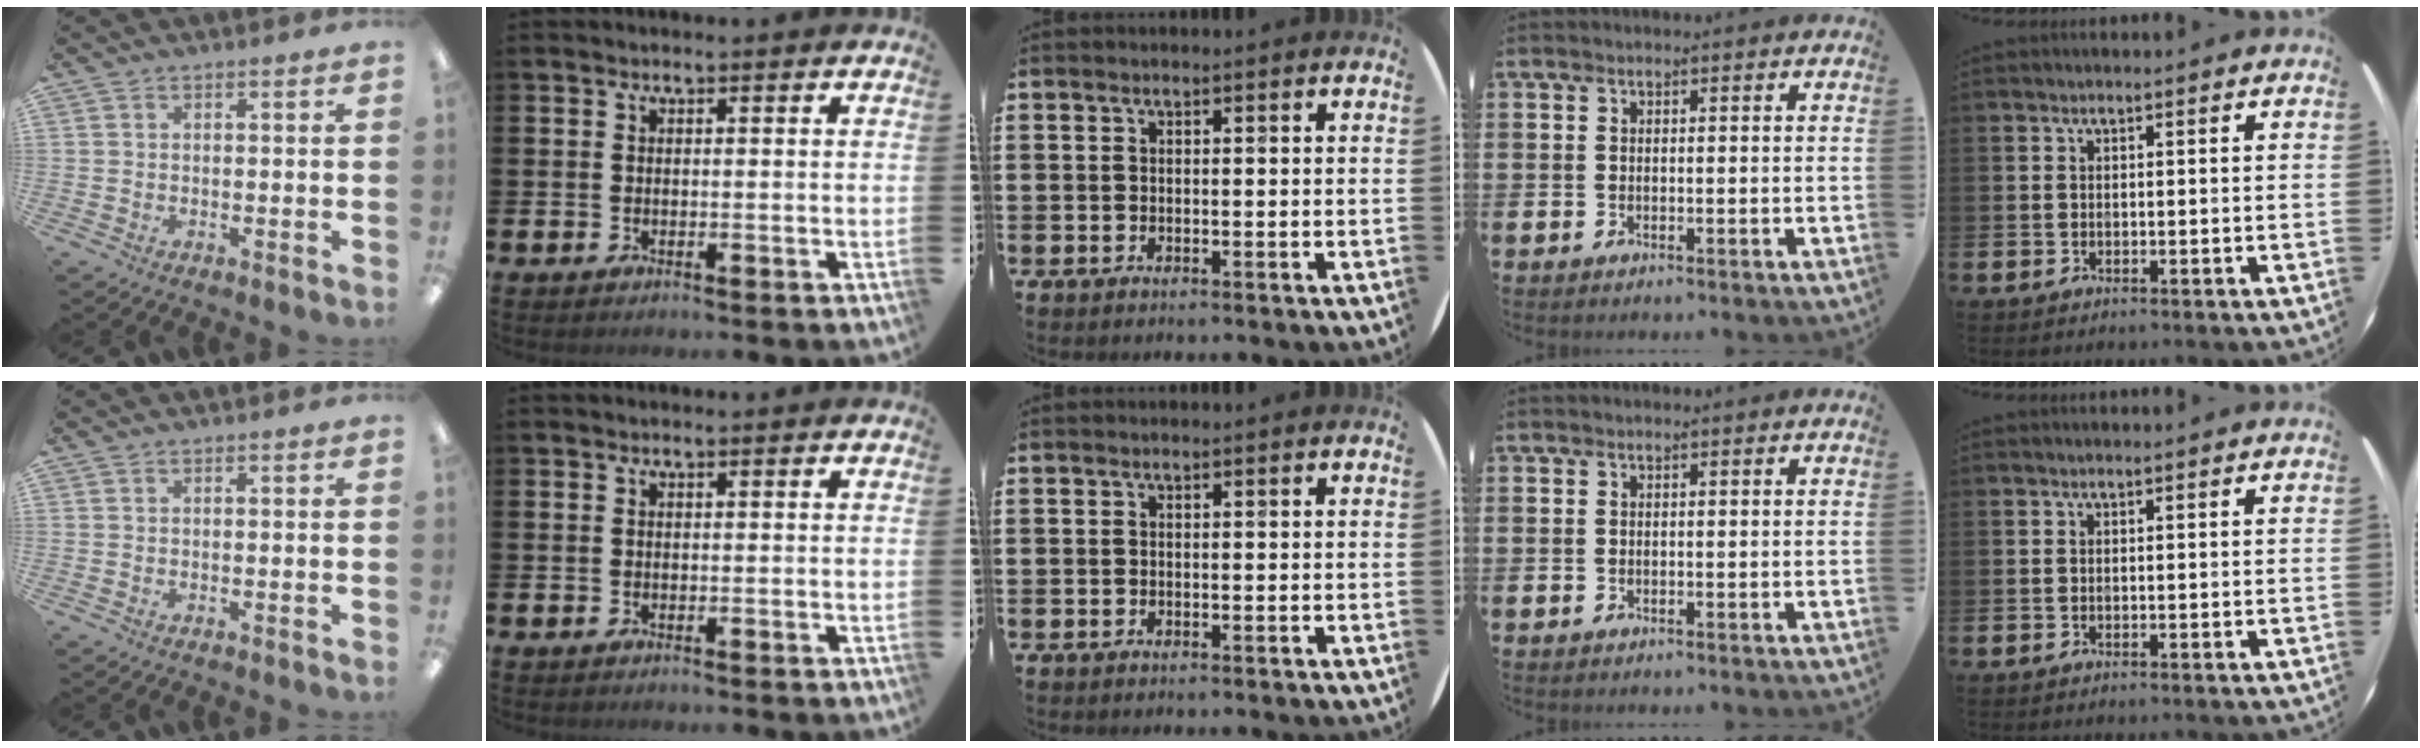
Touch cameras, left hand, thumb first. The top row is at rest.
{}